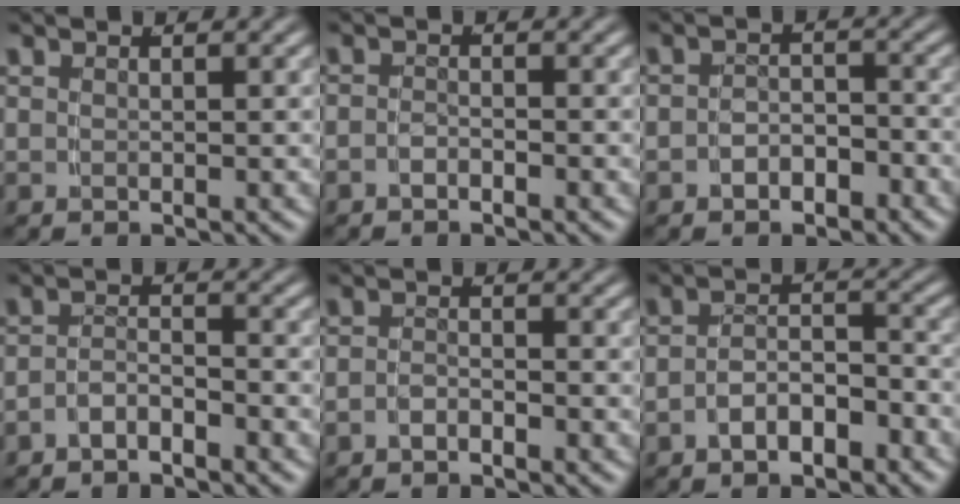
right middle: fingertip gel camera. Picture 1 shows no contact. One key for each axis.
{"total": 1.3, "fx": -1.2, "fy": 0.3, "fz": 0.2, "tx": -0.012, "ty": -0.007, "tz": -0.020}
{"total": 2.8, "fx": -2.0, "fy": 1.8, "fz": 0.8, "tx": -0.009, "ty": -0.003, "tz": -0.036}
{"total": 2.6, "fx": -2.4, "fy": 0.7, "fz": 0.8, "tx": -0.010, "ty": -0.006, "tz": -0.043}
{"total": 1.7, "fx": -1.6, "fy": 0.4, "fz": 0.5, "tx": -0.012, "ty": -0.004, "tz": -0.028}
{"total": 3.7, "fx": -2.8, "fy": 1.6, "fz": 1.7, "tx": -0.017, "ty": -0.005, "tz": -0.050}